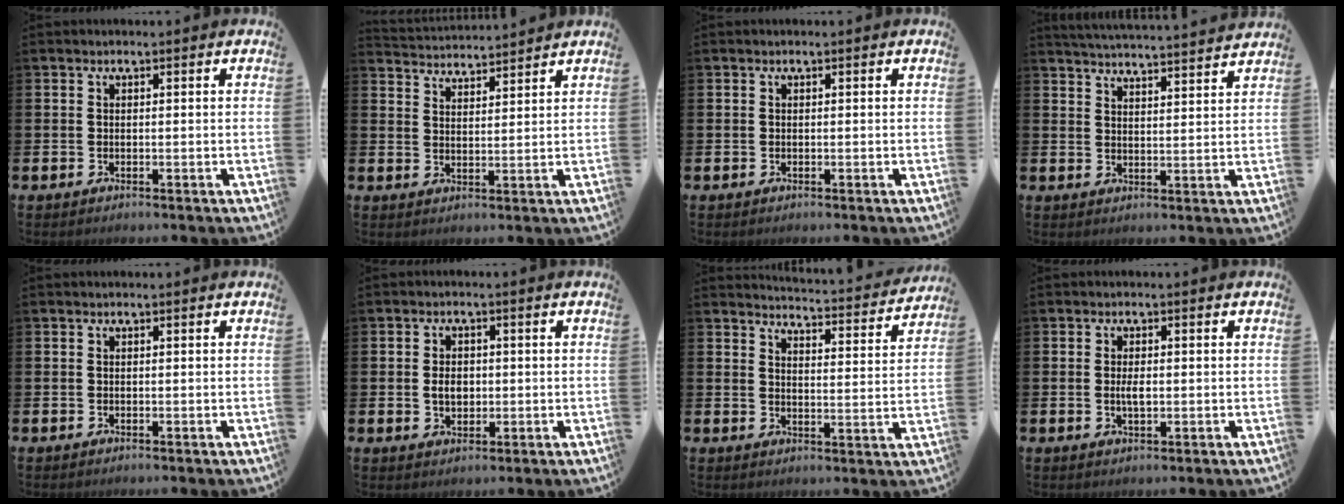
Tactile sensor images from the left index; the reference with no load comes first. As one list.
[{"total": 3.7, "force": [3.7, 0.1, -0.5], "torque": [0.003, -0.029, 0.064]}, {"total": 0.0}, {"total": 4.6, "force": [4.6, -0.6, 0.2], "torque": [-0.009, -0.041, 0.078]}, {"total": 0.0}, {"total": 3.1, "force": [0.1, 2.3, 2.1], "torque": [-0.020, 0.000, -0.007]}, {"total": 4.3, "force": [4.2, 0.0, 0.5], "torque": [-0.008, -0.043, 0.067]}, {"total": 2.1, "force": [0.0, 0.9, 1.9], "torque": [-0.029, -0.001, -0.002]}]